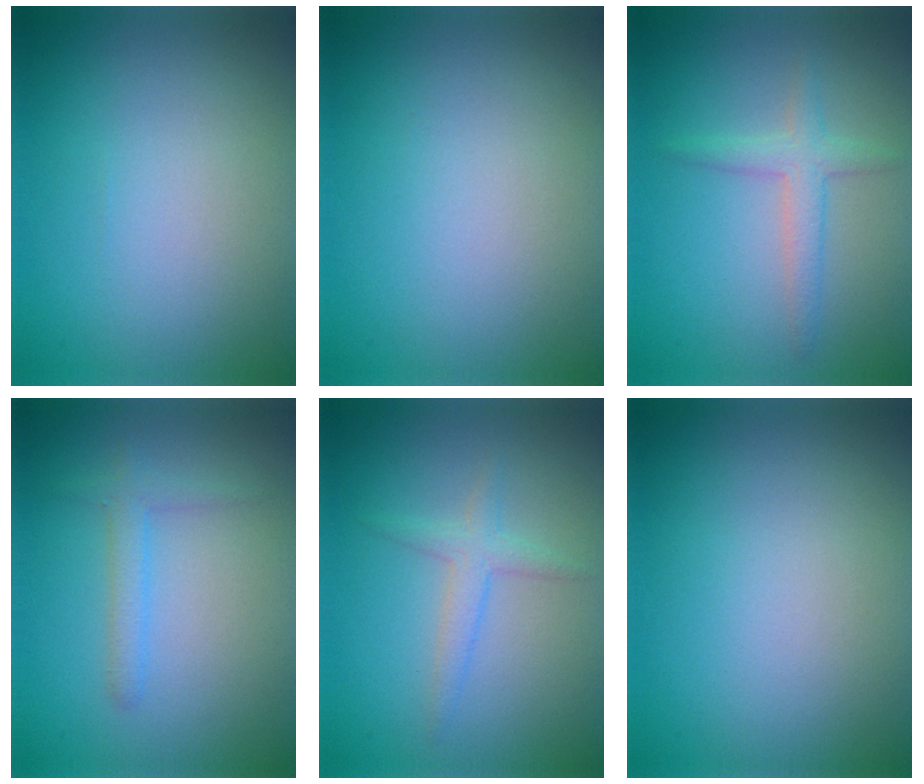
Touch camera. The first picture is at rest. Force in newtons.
{"total": 0.0}
{"total": 2.2, "press": 2.2, "slide": 0.0}
{"total": 1.7, "press": 1.7, "slide": 0.1}
{"total": 1.9, "press": 1.9, "slide": 0.1}
{"total": 0.0}